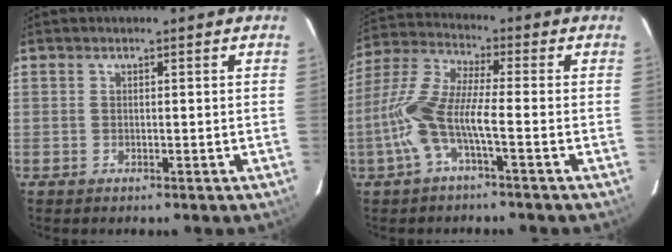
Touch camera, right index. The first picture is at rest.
{"total": 10.1, "force": [-3.4, 1.5, 9.4], "torque": [-0.216, 0.006, -0.070]}